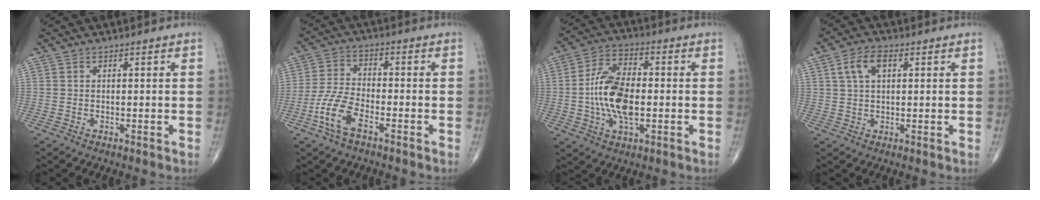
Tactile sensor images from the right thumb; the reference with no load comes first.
{"total": 8.3, "force": [-4.2, 3.5, 6.2], "torque": [-0.140, 0.022, -0.085]}
{"total": 13.0, "force": [-1.3, 6.7, 11.1], "torque": [-0.213, 0.013, -0.027]}
{"total": 5.2, "force": [1.8, 2.8, 4.0], "torque": [-0.079, 0.010, 0.032]}